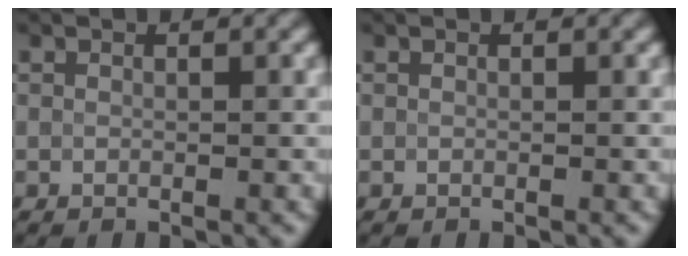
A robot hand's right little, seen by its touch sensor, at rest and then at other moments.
{"total": 0.0}